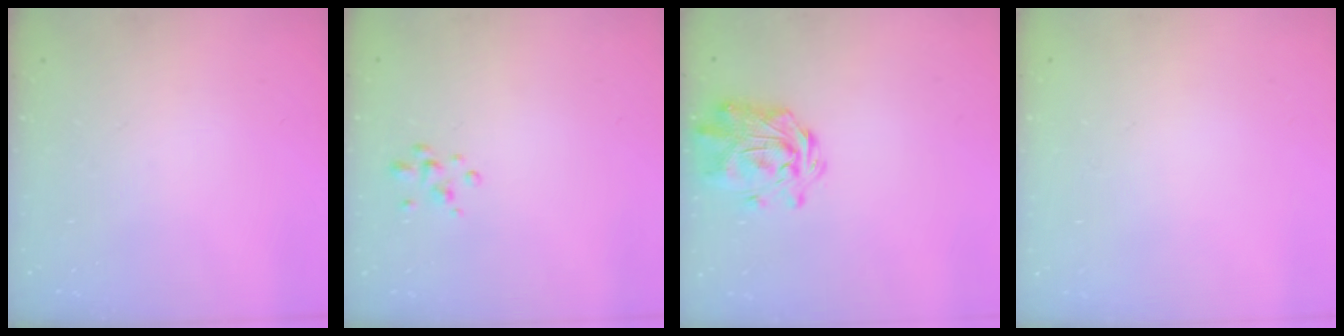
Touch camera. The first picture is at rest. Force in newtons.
{"total": 2.3, "press": 2.2, "slide": 0.3}
{"total": 2.9, "press": 2.6, "slide": 1.3}
{"total": 1.9, "press": 1.9, "slide": 0.2}